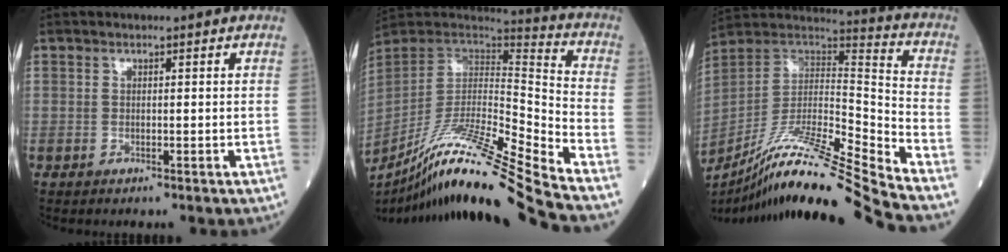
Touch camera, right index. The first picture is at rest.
{"total": 23.6, "force": [-18.8, -1.7, 14.2], "torque": [-0.250, -0.030, -0.335]}
{"total": 22.3, "force": [-18.6, -2.0, 12.2], "torque": [-0.223, -0.016, -0.330]}